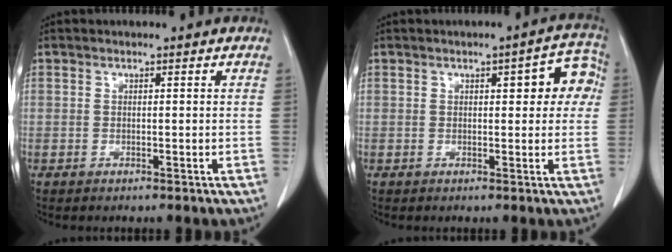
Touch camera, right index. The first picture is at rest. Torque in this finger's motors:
{"motor_torque": [0.37, 0.00, 0.14, 0.02]}